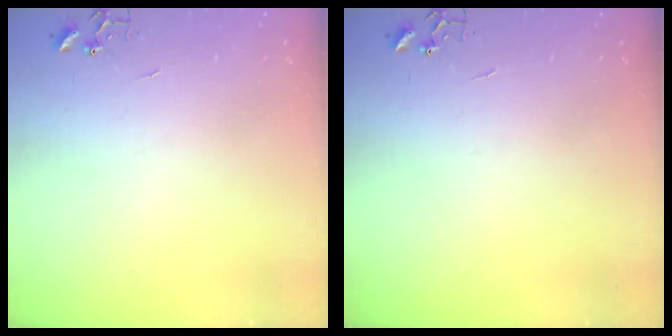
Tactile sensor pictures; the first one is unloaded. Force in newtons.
{"total": 0.0}